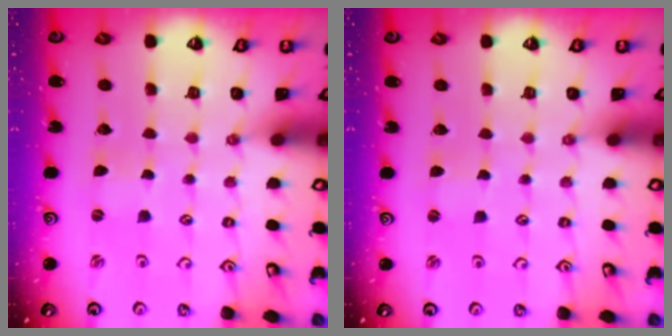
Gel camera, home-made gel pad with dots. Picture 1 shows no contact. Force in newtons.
{"total": 1.4, "press": 1.4, "slide": 0.3}